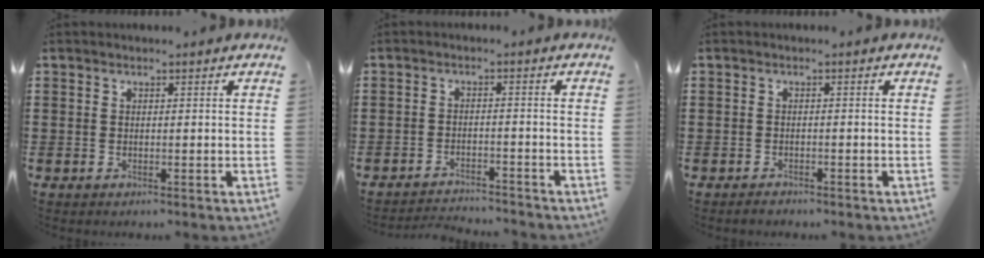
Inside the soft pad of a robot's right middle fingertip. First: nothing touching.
{"total": 2.7, "force": [-2.7, 0.0, 0.2], "torque": [-0.007, -0.001, -0.056]}
{"total": 0.9, "force": [-0.9, 0.2, 0.2], "torque": [-0.006, -0.001, -0.018]}